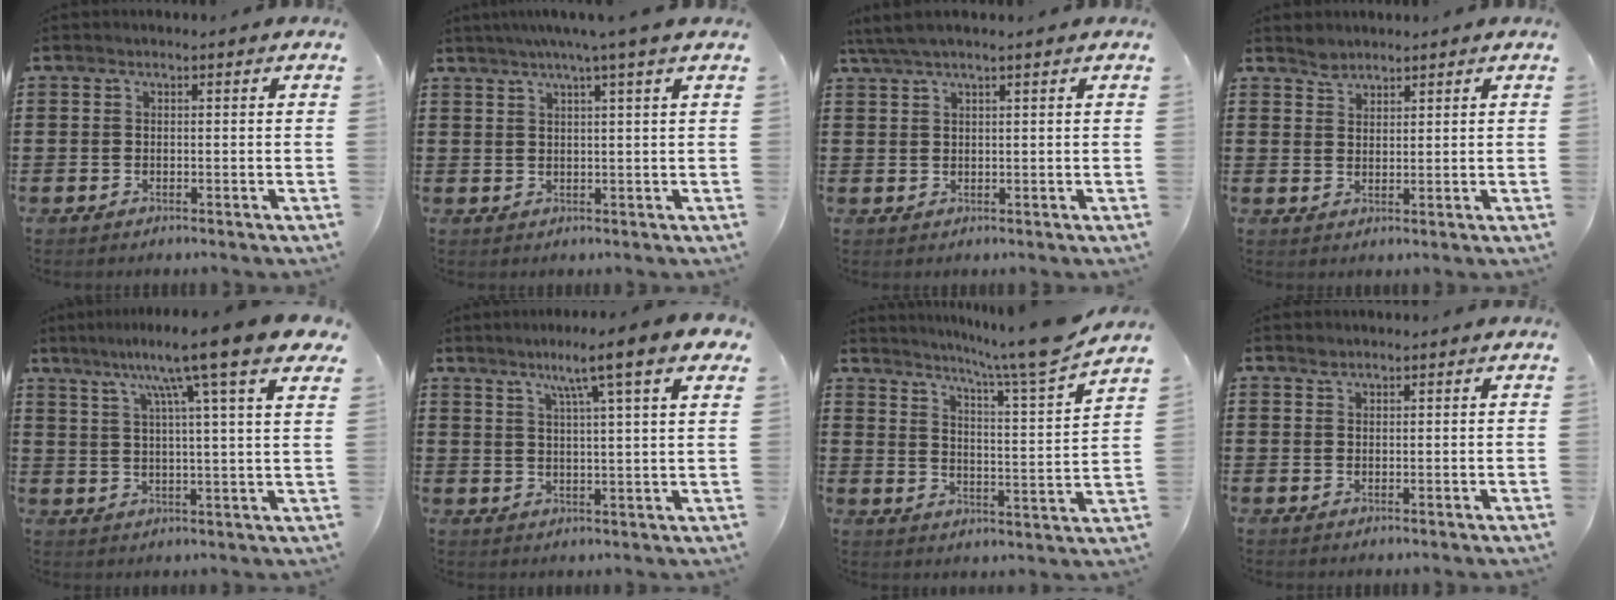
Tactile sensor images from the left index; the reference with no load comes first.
{"total": 3.6, "force": [2.4, -0.8, 2.6], "torque": [-0.055, 0.000, 0.040]}
{"total": 3.1, "force": [2.3, 0.2, 2.1], "torque": [-0.043, 0.001, 0.043]}
{"total": 2.2, "force": [2.0, 0.9, 0.2], "torque": [-0.007, -0.001, 0.040]}
{"total": 11.6, "force": [7.7, -0.5, 8.6], "torque": [-0.175, -0.026, 0.115]}
{"total": 8.3, "force": [5.4, -0.1, 6.3], "torque": [-0.122, -0.017, 0.083]}
{"total": 8.1, "force": [7.2, -1.2, 3.5], "torque": [-0.072, -0.061, 0.111]}
{"total": 0.6, "force": [0.5, 0.2, 0.2], "torque": [-0.006, 0.000, 0.011]}